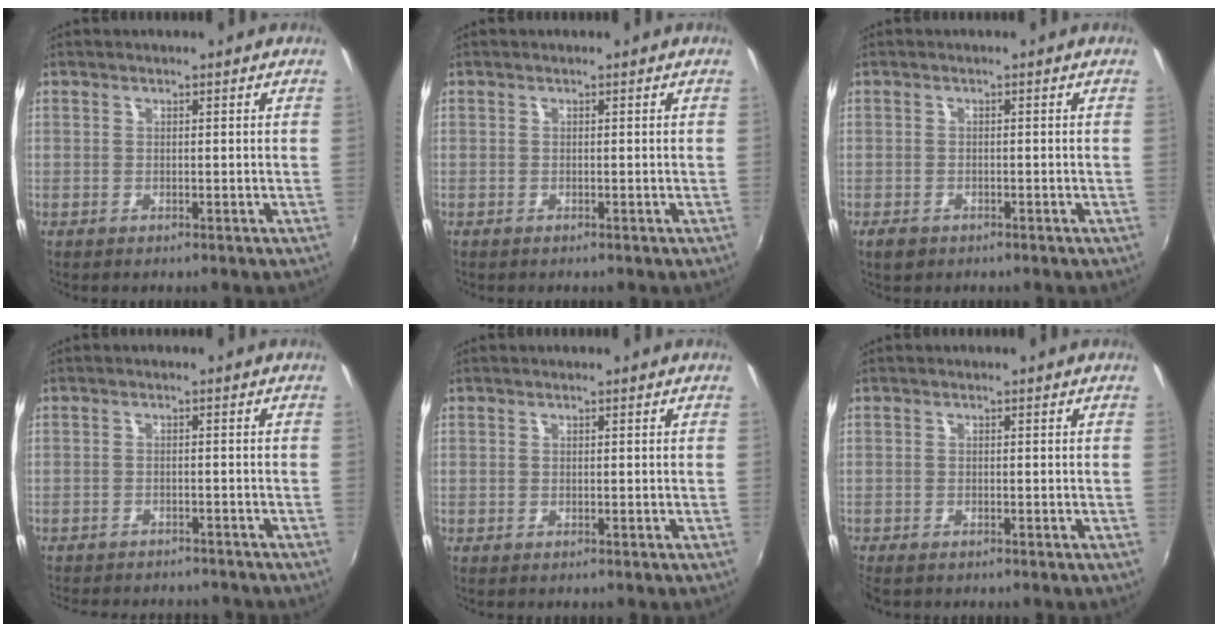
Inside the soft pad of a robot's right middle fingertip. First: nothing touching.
{"total": 0.0}
{"total": 2.3, "force": [-1.5, 1.3, 1.1], "torque": [-0.026, -0.003, -0.025]}
{"total": 11.2, "force": [-10.0, 3.0, 3.9], "torque": [-0.091, -0.015, -0.139]}
{"total": 0.0}
{"total": 2.3, "force": [-2.0, 0.8, 1.0], "torque": [-0.024, -0.013, -0.036]}